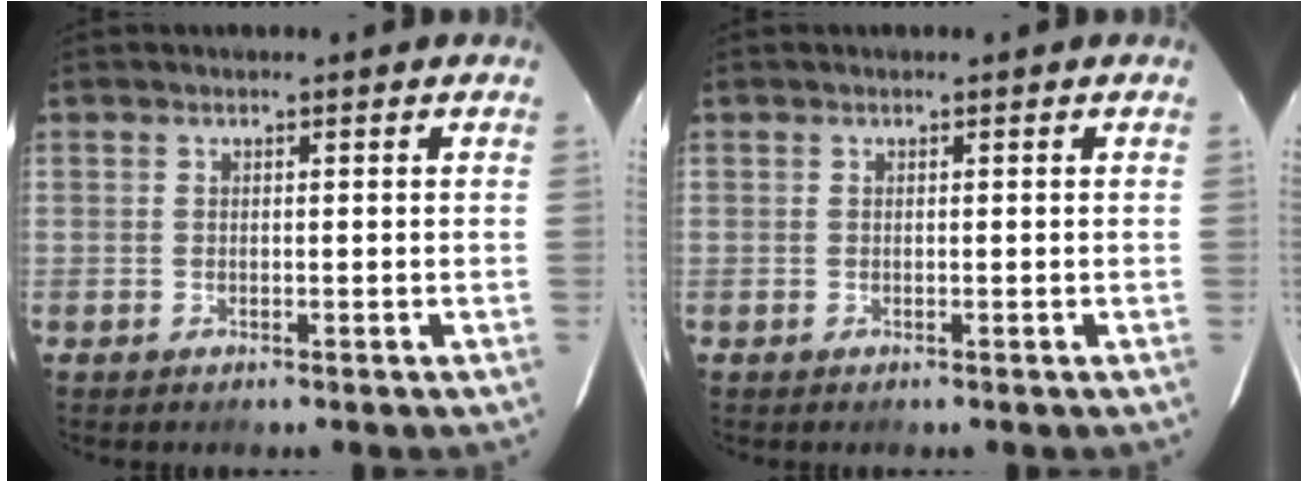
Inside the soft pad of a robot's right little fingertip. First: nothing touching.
{"total": 0.0}